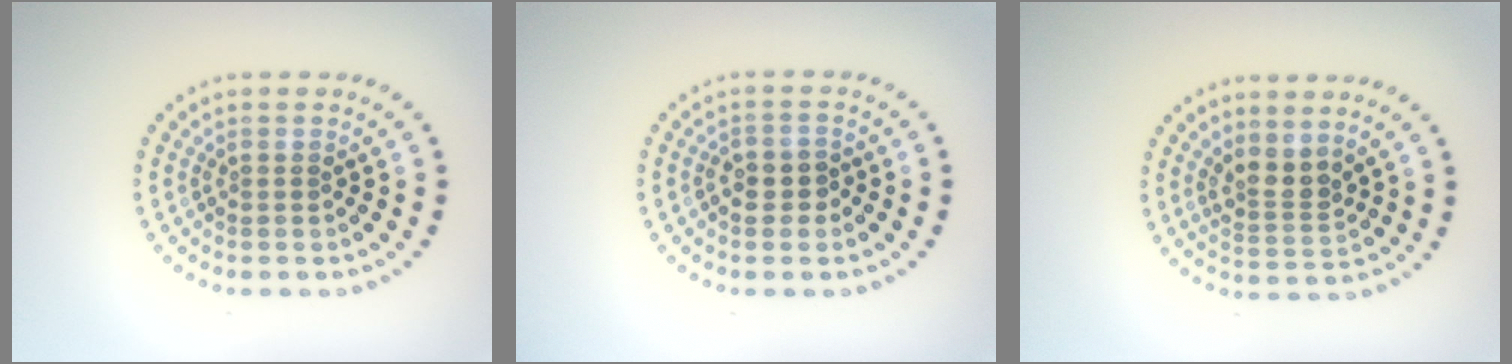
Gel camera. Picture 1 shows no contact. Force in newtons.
{"total": 2.3, "press": 2.2, "slide": 0.8}
{"total": 2.5, "press": 2.1, "slide": 1.4}